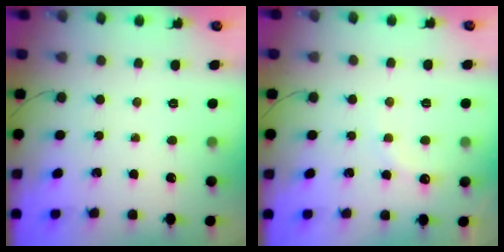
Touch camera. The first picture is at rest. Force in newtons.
{"total": 5.7, "press": 5.6, "slide": 1.1}